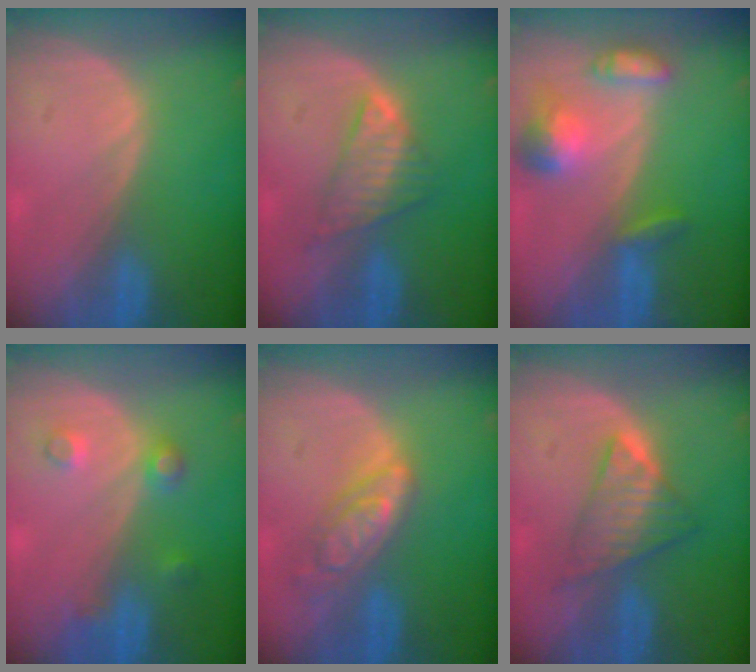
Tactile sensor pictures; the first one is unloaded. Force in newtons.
{"total": 4.9, "press": 4.9, "slide": 0.4}
{"total": 7.1, "press": 6.5, "slide": 2.7}
{"total": 3.4, "press": 3.2, "slide": 0.9}
{"total": 6.5, "press": 5.7, "slide": 3.0}
{"total": 5.9, "press": 5.9, "slide": 0.8}